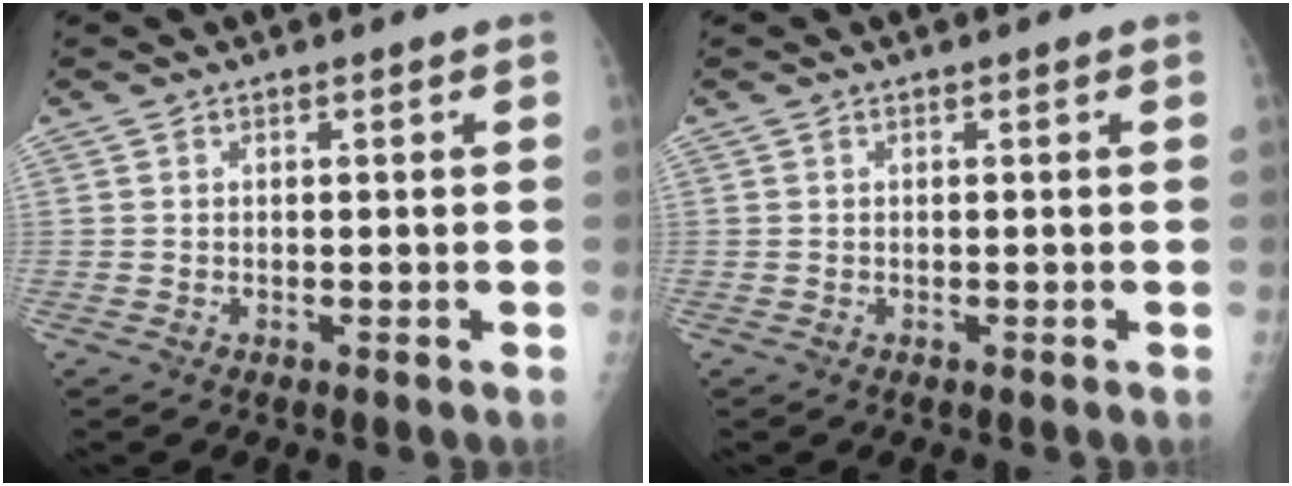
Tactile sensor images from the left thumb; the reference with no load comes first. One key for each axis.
{"total": 0.0}